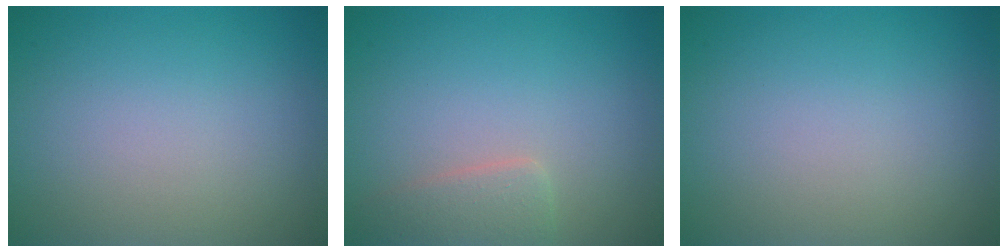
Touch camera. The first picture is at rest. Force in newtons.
{"total": 2.0, "press": 2.0, "slide": 0.2}
{"total": 0.0}